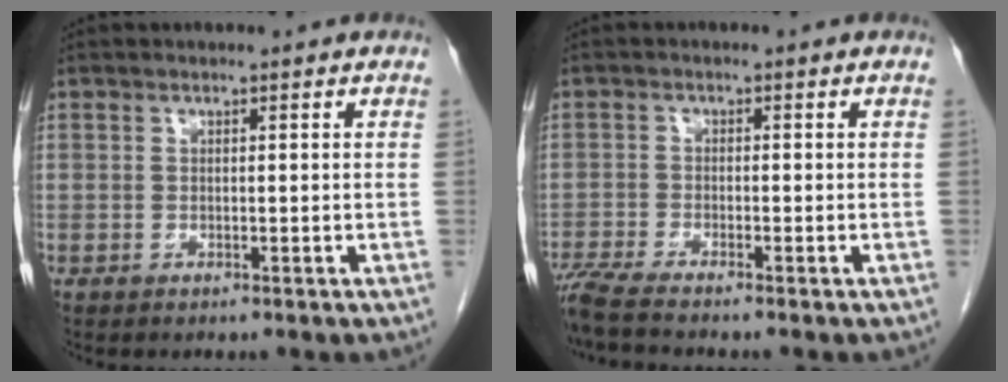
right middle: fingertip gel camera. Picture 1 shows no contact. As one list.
[{"total": 5.3, "force": [-4.7, -0.7, 2.4], "torque": [-0.043, -0.016, -0.085]}]